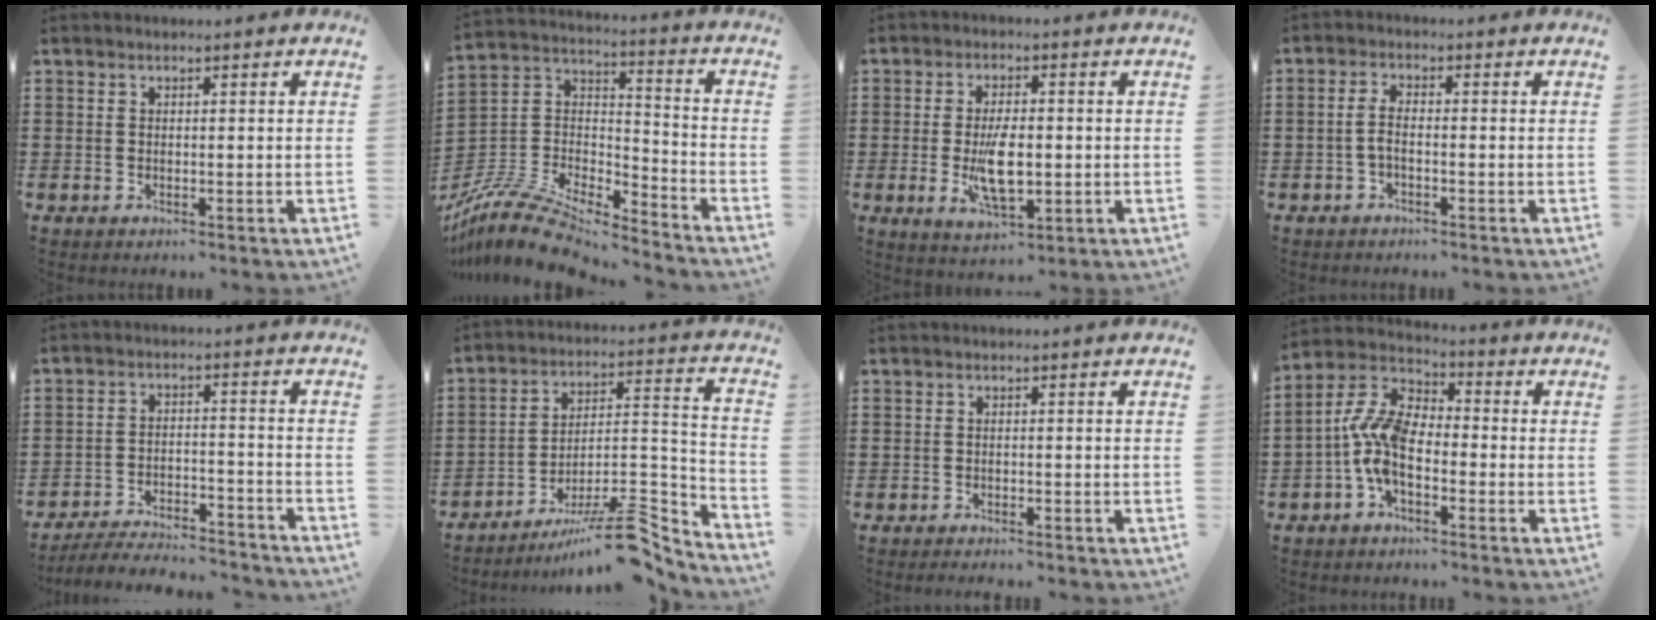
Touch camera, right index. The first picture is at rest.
{"total": 10.6, "force": [-9.4, 2.7, 4.1], "torque": [-0.096, 0.012, -0.193]}
{"total": 7.4, "force": [-1.0, 3.0, 6.7], "torque": [-0.145, -0.010, -0.019]}
{"total": 2.4, "force": [-0.8, 0.6, 2.2], "torque": [-0.048, -0.004, -0.016]}
{"total": 5.2, "force": [-5.1, 0.4, 1.1], "torque": [-0.027, 0.003, -0.104]}
{"total": 11.7, "force": [-8.4, 2.6, 7.7], "torque": [-0.115, 0.026, -0.151]}
{"total": 0.9, "force": [-0.9, 0.0, 0.1], "torque": [-0.004, 0.000, -0.019]}
{"total": 8.6, "force": [-1.7, 4.3, 7.3], "torque": [-0.191, -0.014, -0.042]}